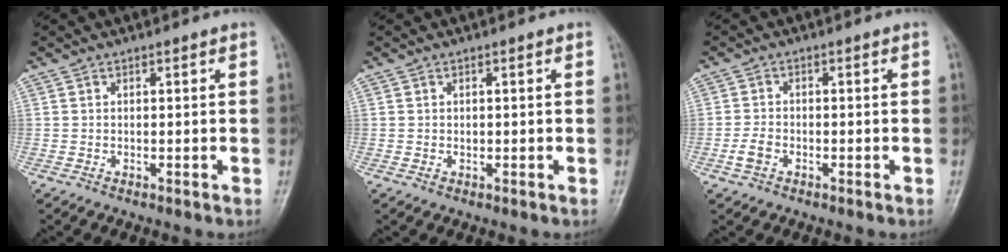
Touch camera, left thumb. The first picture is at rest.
{"total": 0.7, "force": [-0.1, 0.7, 0.3], "torque": [-0.006, 0.002, -0.001]}
{"total": 2.8, "force": [-1.4, 1.9, 1.5], "torque": [-0.034, 0.007, -0.029]}